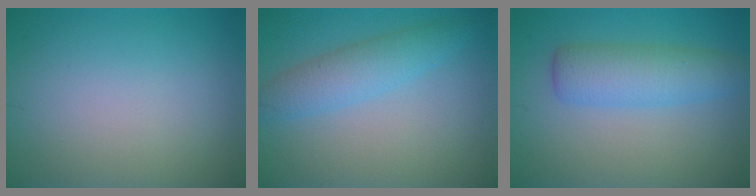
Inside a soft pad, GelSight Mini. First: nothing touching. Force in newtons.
{"total": 3.3, "press": 3.3, "slide": 0.1}
{"total": 4.3, "press": 4.3, "slide": 0.1}